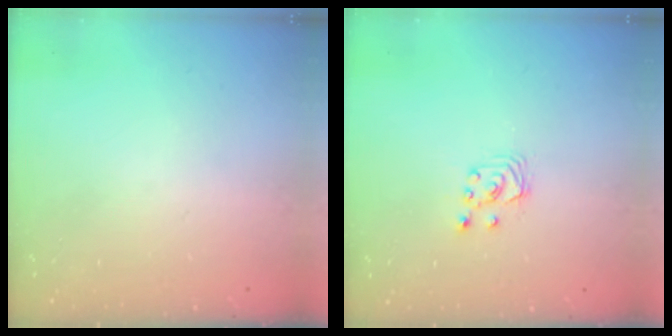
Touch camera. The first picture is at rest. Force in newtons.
{"total": 3.0, "press": 3.0, "slide": 0.3}